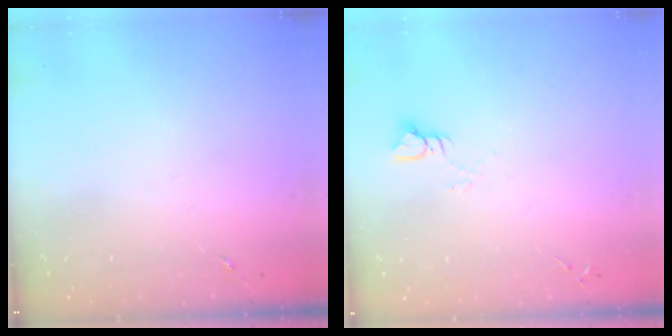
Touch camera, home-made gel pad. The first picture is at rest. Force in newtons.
{"total": 3.8, "press": 3.8, "slide": 0.5}